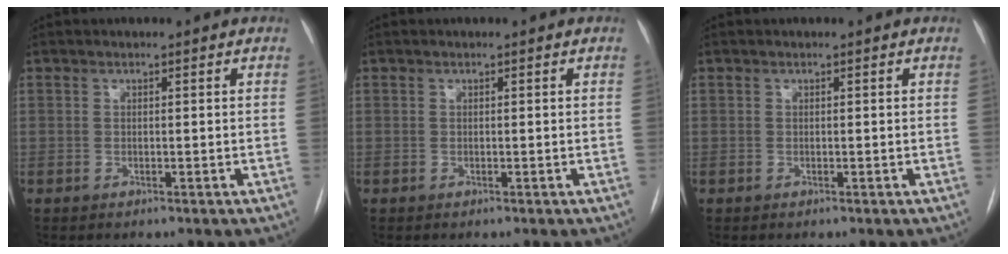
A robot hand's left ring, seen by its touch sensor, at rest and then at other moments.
{"total": 0.0}
{"total": 0.0}